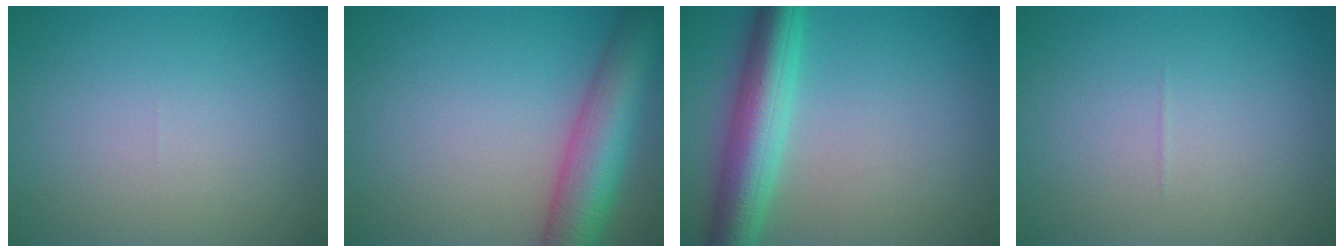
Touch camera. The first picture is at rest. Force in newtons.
{"total": 8.4, "press": 8.4, "slide": 0.4}
{"total": 6.8, "press": 6.8, "slide": 0.2}
{"total": 0.0}